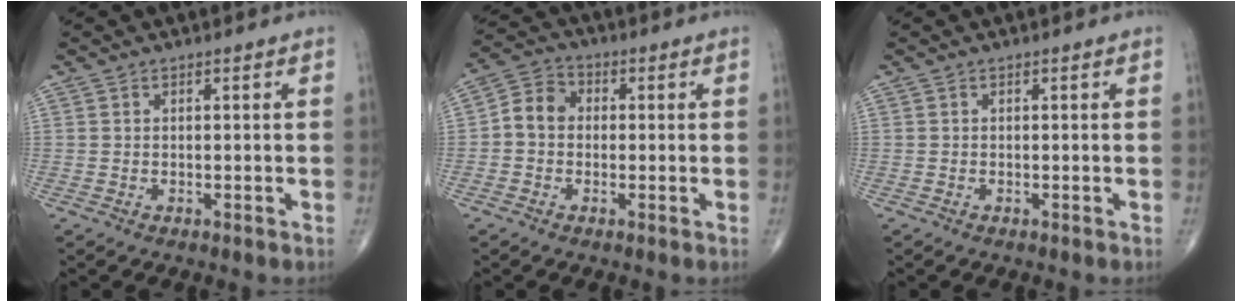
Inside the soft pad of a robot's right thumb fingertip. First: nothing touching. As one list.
[{"total": 5.9, "force": [-0.3, 5.0, 3.2], "torque": [-0.043, 0.022, -0.018]}, {"total": 0.0}]